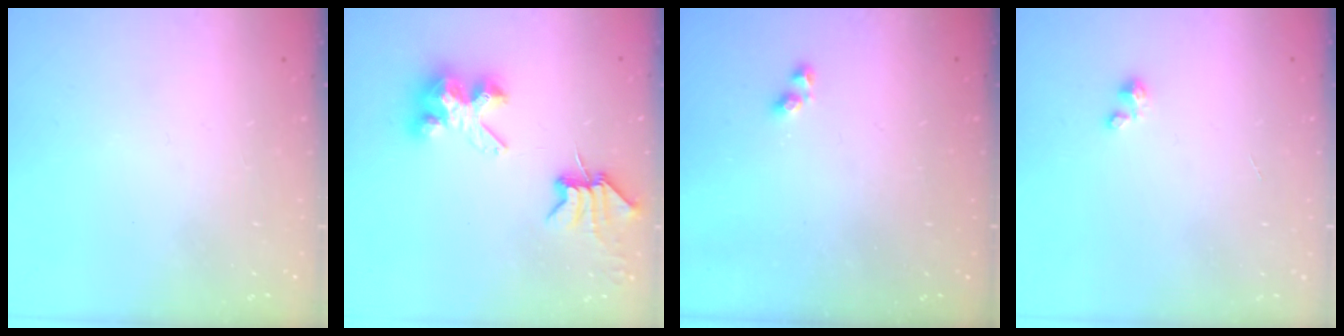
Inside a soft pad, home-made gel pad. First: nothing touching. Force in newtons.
{"total": 7.0, "press": 6.9, "slide": 0.6}
{"total": 2.9, "press": 2.9, "slide": 0.6}
{"total": 0.8, "press": 0.7, "slide": 0.3}